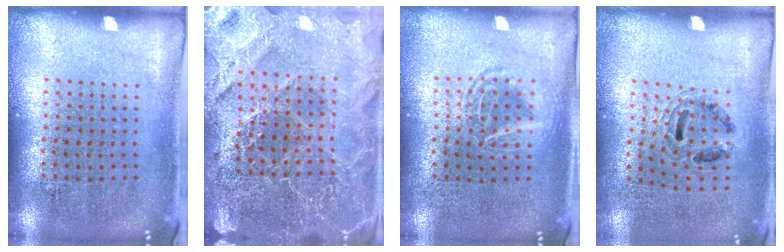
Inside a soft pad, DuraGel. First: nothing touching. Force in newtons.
{"total": 4.6, "press": 4.3, "slide": 1.8}
{"total": 1.3, "press": 1.3, "slide": 0.1}
{"total": 0.9, "press": 0.8, "slide": 0.4}